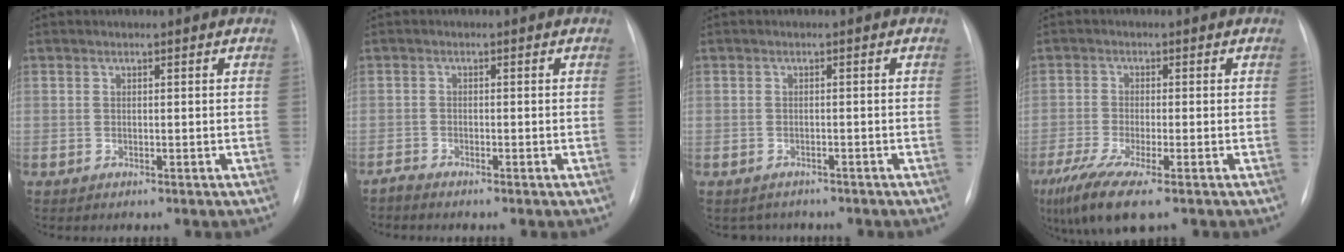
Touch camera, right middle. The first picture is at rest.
{"total": 1.1, "force": [-1.1, -0.1, 0.0], "torque": [0.002, -0.004, -0.022]}
{"total": 3.2, "force": [-2.8, 1.6, 0.3], "torque": [-0.007, 0.005, -0.033]}
{"total": 9.6, "force": [-6.2, 1.8, 7.1], "torque": [-0.137, -0.026, -0.109]}